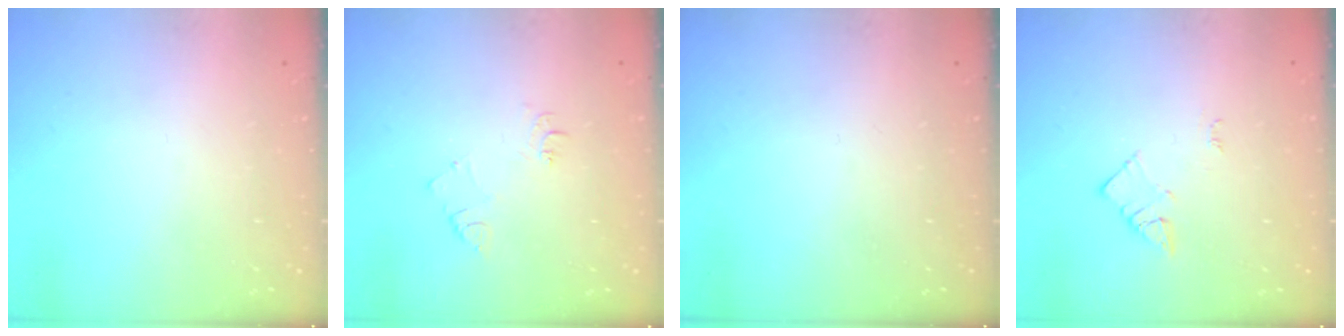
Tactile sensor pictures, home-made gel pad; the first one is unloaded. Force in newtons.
{"total": 6.7, "press": 6.7, "slide": 0.8}
{"total": 0.0}
{"total": 2.7, "press": 2.6, "slide": 0.4}